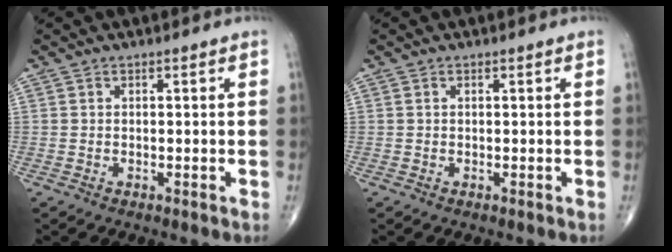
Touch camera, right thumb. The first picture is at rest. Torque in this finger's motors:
{"motor_torque": [-0.55, 0.24, -0.04, 0.07, 0.05]}